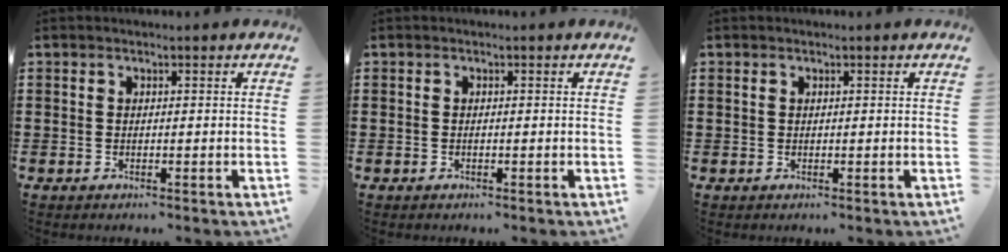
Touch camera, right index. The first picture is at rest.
{"total": 0.0}
{"total": 0.0}